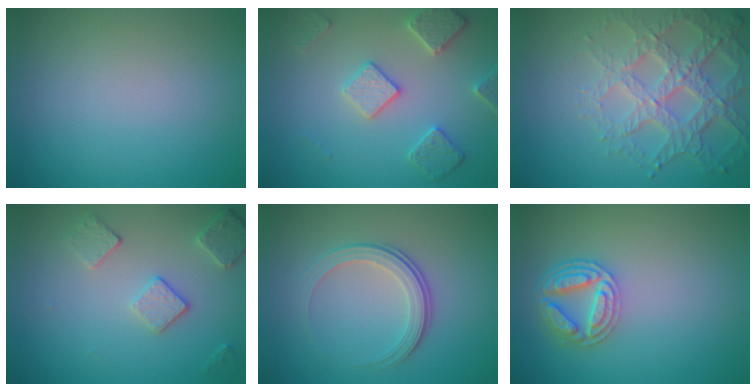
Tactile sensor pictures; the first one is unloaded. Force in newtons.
{"total": 3.7, "press": 3.4, "slide": 1.5}
{"total": 6.2, "press": 4.8, "slide": 3.8}
{"total": 2.6, "press": 2.5, "slide": 0.8}
{"total": 3.7, "press": 2.6, "slide": 2.6}
{"total": 4.5, "press": 4.0, "slide": 2.1}